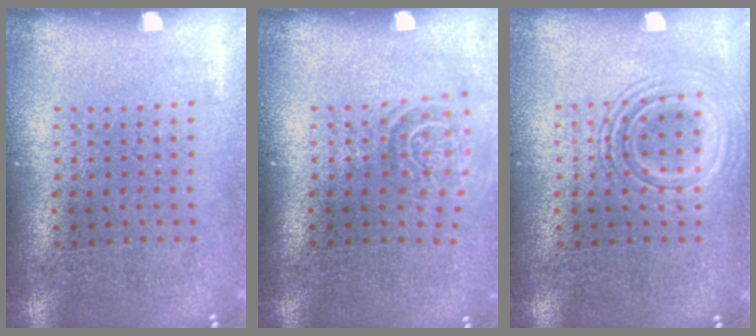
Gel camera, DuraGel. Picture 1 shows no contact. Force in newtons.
{"total": 1.6, "press": 1.1, "slide": 1.1}
{"total": 2.5, "press": 2.4, "slide": 0.4}